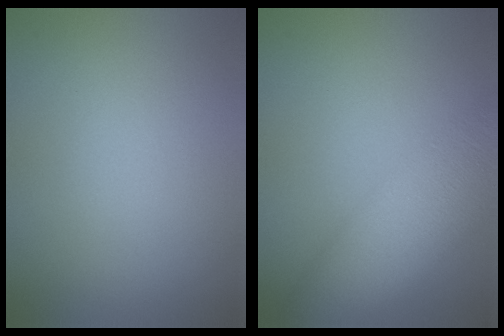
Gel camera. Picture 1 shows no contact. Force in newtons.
{"total": 8.3, "press": 8.3, "slide": 0.4}